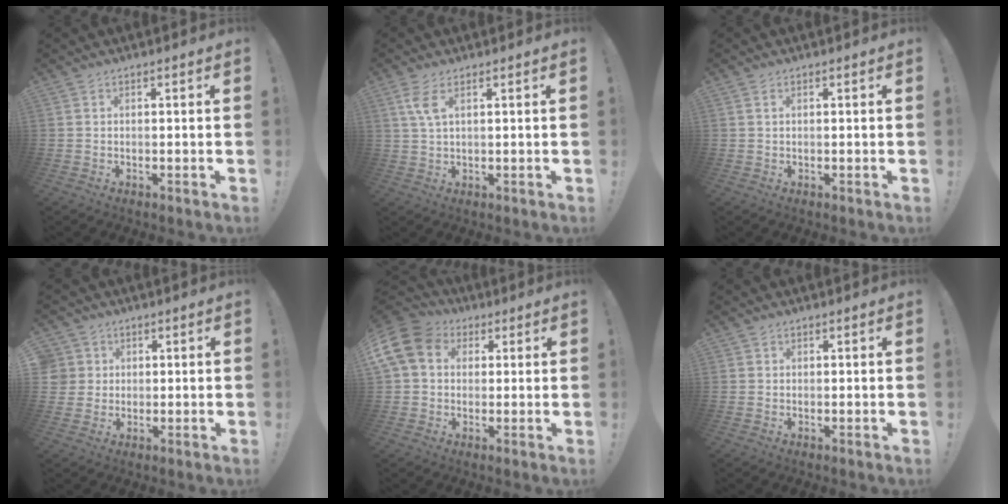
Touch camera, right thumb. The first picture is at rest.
{"total": 4.9, "force": [2.2, 1.6, 4.0], "torque": [-0.082, 0.002, 0.040]}
{"total": 0.9, "force": [0.5, 0.4, 0.7], "torque": [-0.022, 0.005, 0.011]}
{"total": 5.2, "force": [1.5, 4.9, 0.8], "torque": [-0.021, 0.002, 0.033]}
{"total": 12.3, "force": [3.2, 9.8, 6.7], "torque": [-0.130, -0.006, 0.066]}
{"total": 1.0, "force": [0.6, 0.7, 0.0], "torque": [0.000, -0.001, 0.013]}